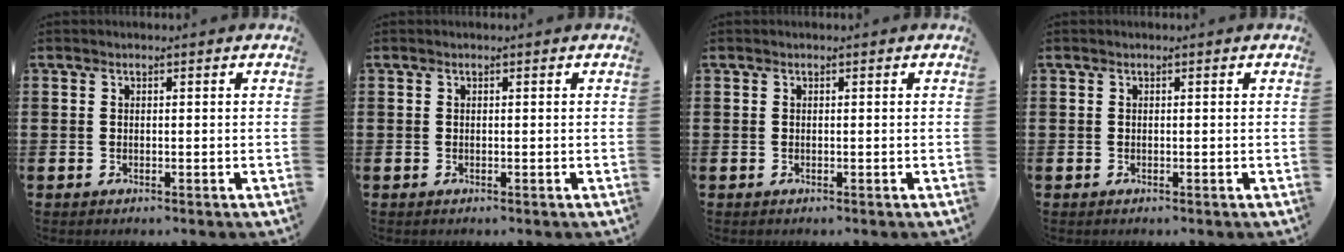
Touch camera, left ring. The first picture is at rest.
{"total": 0.0}
{"total": 0.0}
{"total": 0.0}